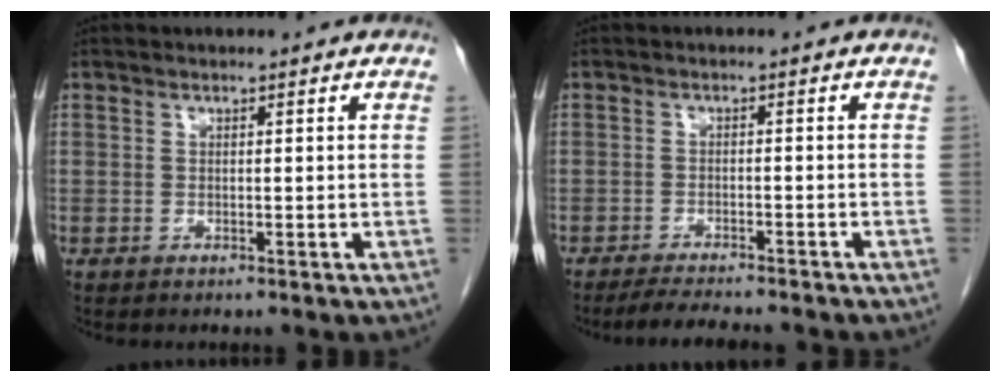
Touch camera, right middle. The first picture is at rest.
{"total": 7.6, "force": [-6.7, 0.9, 3.4], "torque": [-0.052, -0.015, -0.100]}